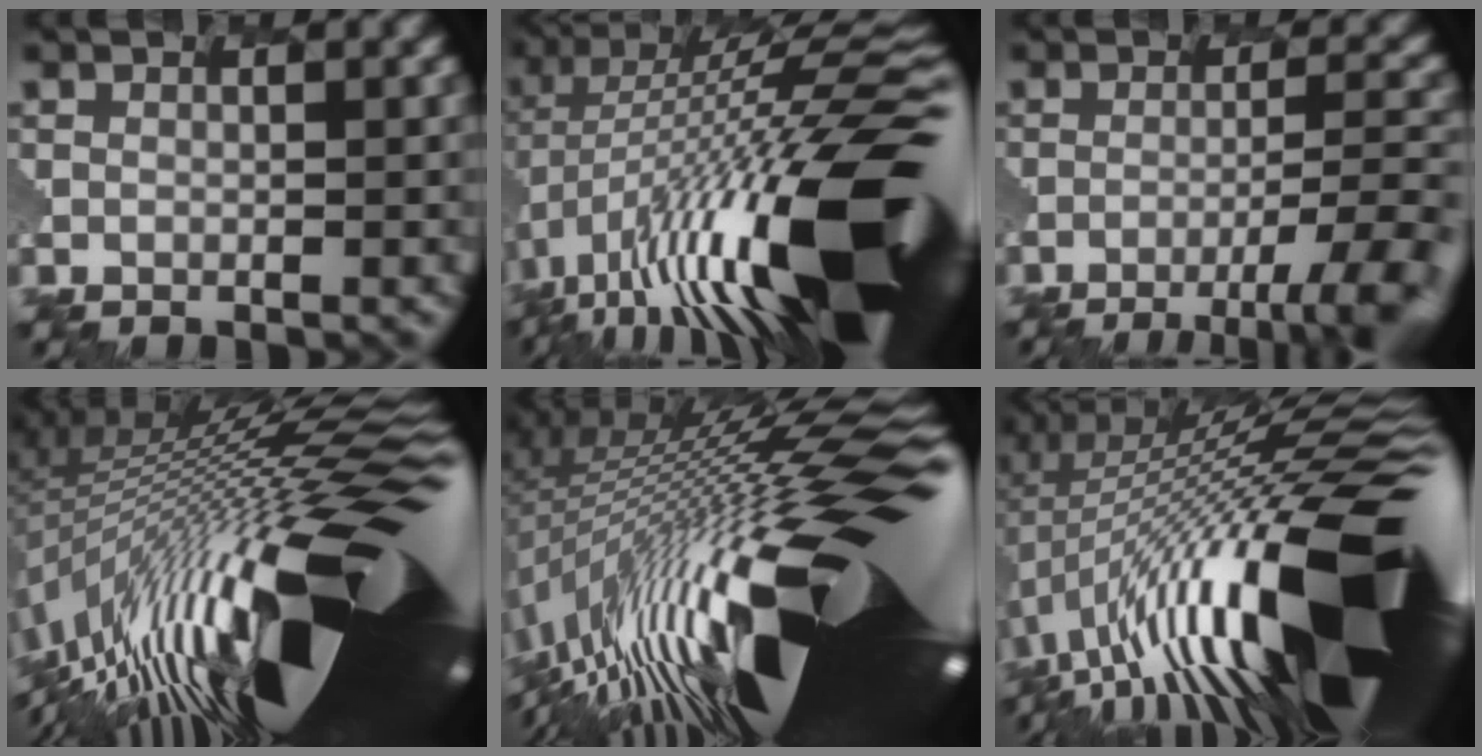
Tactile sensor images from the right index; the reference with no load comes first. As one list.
[{"total": 18.7, "force": [-2.8, 6.4, 17.3], "torque": [-0.274, 0.001, -0.043]}, {"total": 10.1, "force": [-7.0, 2.2, 6.9], "torque": [-0.099, -0.007, -0.071]}, {"total": 19.5, "force": [-1.4, 5.5, 18.7], "torque": [-0.301, -0.014, -0.028]}, {"total": 20.1, "force": [0.3, 5.1, 19.5], "torque": [-0.323, 0.000, 0.005]}, {"total": 20.2, "force": [-0.9, 6.4, 19.1], "torque": [-0.294, 0.001, -0.006]}]